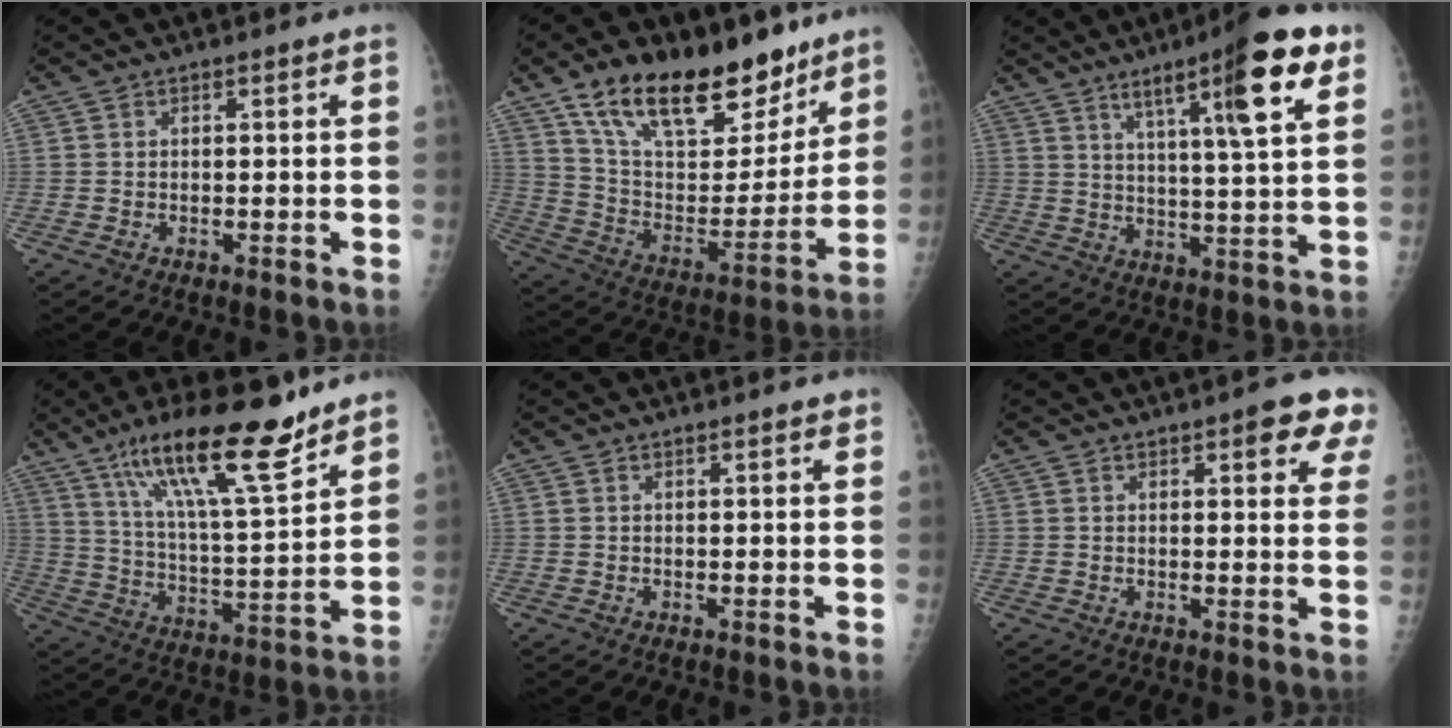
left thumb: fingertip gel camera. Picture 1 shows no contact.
{"total": 25.1, "force": [17.0, 11.6, 14.4], "torque": [-0.192, -0.062, 0.286]}
{"total": 15.4, "force": [8.1, 1.9, 13.0], "torque": [-0.188, -0.031, 0.120]}
{"total": 20.6, "force": [14.3, 4.2, 14.3], "torque": [-0.222, -0.064, 0.243]}
{"total": 1.8, "force": [1.4, 0.3, 1.1], "torque": [-0.010, -0.001, 0.017]}
{"total": 8.3, "force": [4.8, 2.6, 6.3], "torque": [-0.045, -0.015, 0.051]}